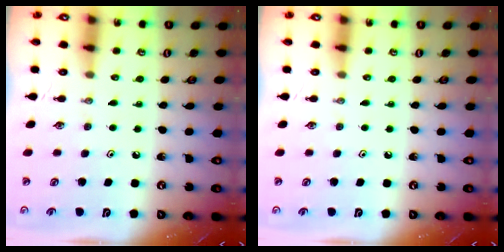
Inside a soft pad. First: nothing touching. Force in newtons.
{"total": 0.0}